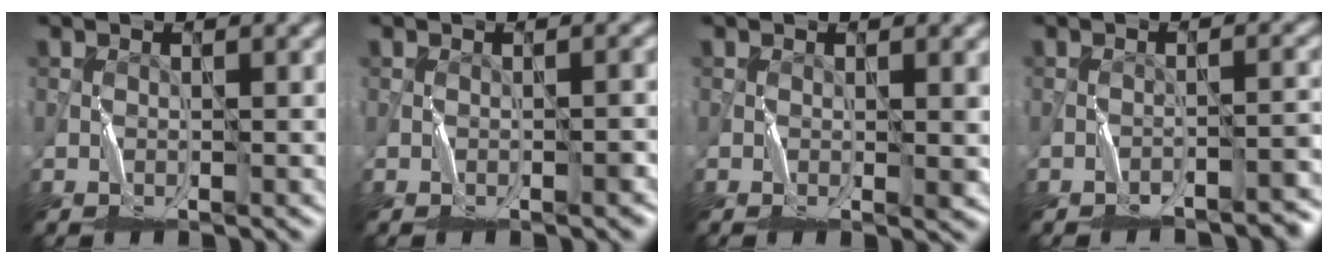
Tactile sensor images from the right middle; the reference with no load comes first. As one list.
[{"total": 0.9, "force": [-0.5, 0.0, 0.7], "torque": [-0.010, 0.007, -0.006]}, {"total": 1.2, "force": [0.0, 0.1, 1.2], "torque": [-0.014, -0.004, -0.003]}, {"total": 3.0, "force": [-2.7, 0.5, 1.3], "torque": [-0.014, 0.013, -0.039]}]